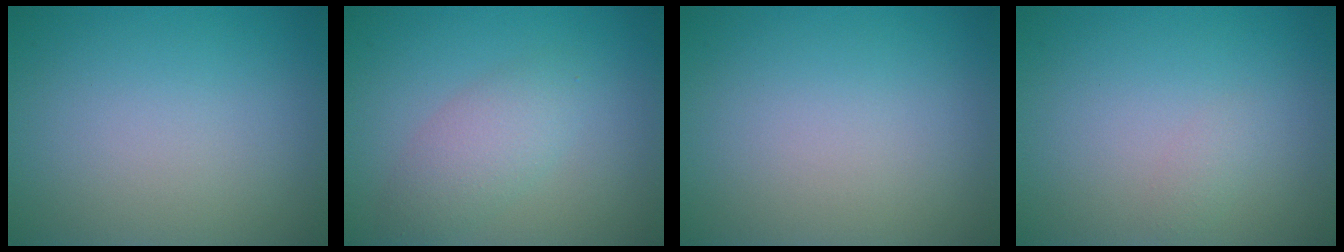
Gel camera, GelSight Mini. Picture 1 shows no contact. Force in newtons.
{"total": 2.8, "press": 2.8, "slide": 0.2}
{"total": 0.0}
{"total": 0.7, "press": 0.7, "slide": 0.0}